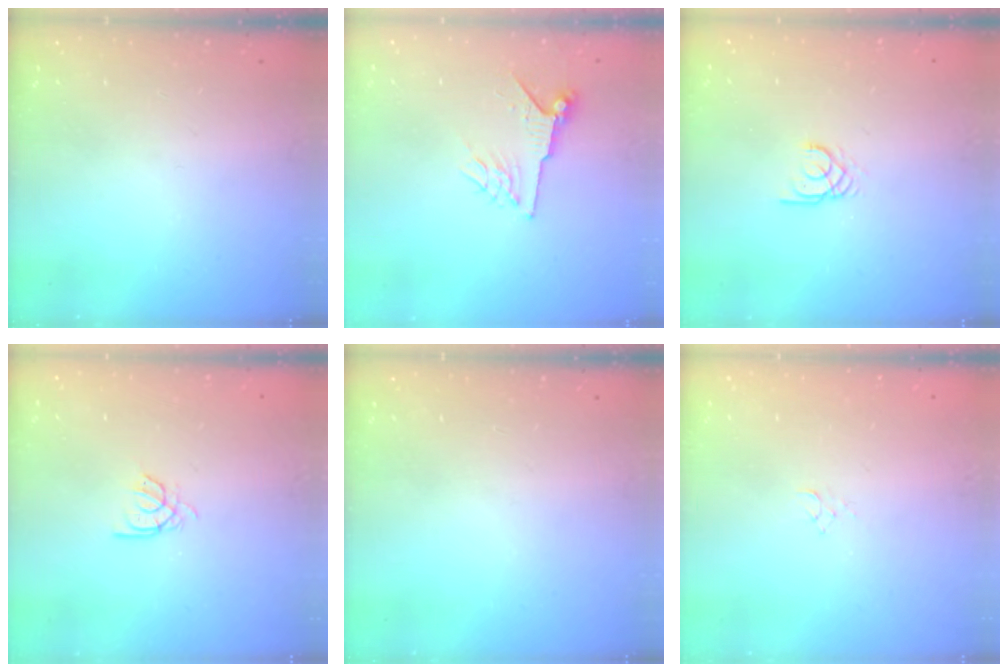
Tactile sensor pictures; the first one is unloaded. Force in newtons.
{"total": 6.2, "press": 6.2, "slide": 0.6}
{"total": 1.8, "press": 1.8, "slide": 0.2}
{"total": 2.4, "press": 2.4, "slide": 0.4}
{"total": 0.0}
{"total": 2.9, "press": 2.9, "slide": 0.3}